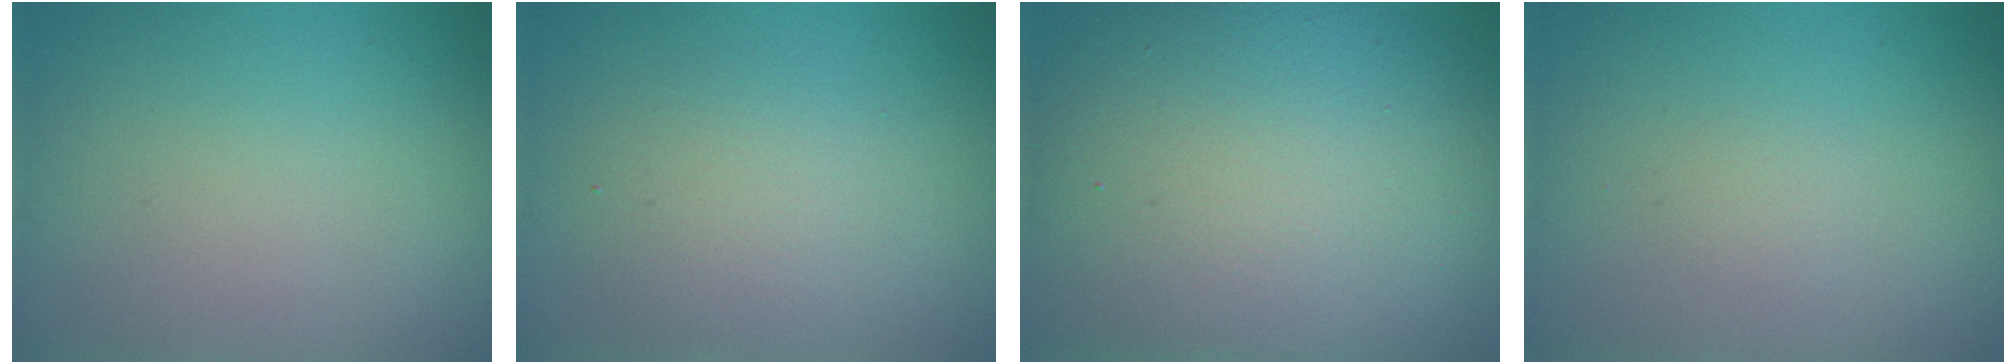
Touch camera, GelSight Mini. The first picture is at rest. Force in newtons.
{"total": 3.5, "press": 3.5, "slide": 0.1}
{"total": 14.2, "press": 14.1, "slide": 1.1}
{"total": 0.6, "press": 0.6, "slide": 0.1}